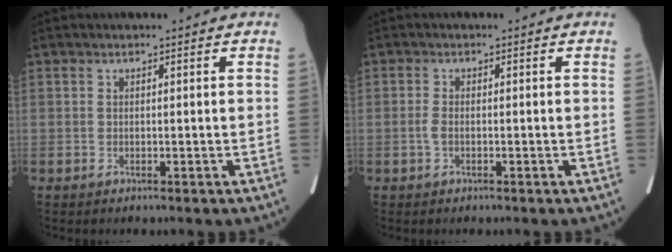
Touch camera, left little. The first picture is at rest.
{"total": 1.3, "force": [-0.4, 0.6, 1.1], "torque": [-0.029, 0.000, -0.009]}